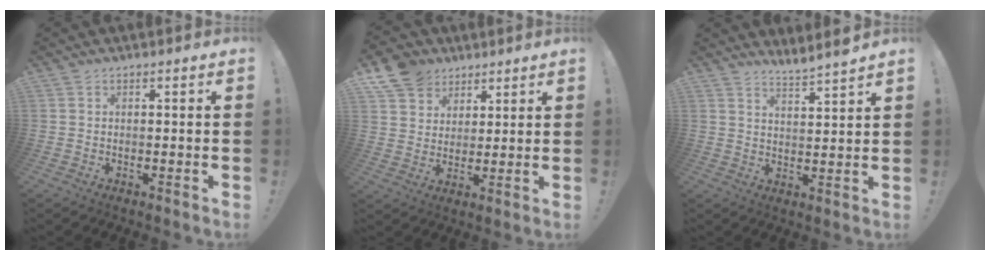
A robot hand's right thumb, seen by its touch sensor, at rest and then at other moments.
{"total": 10.3, "force": [6.8, 7.3, 2.3], "torque": [-0.046, -0.042, 0.138]}
{"total": 5.3, "force": [4.9, -0.4, 2.0], "torque": [-0.030, -0.039, 0.083]}